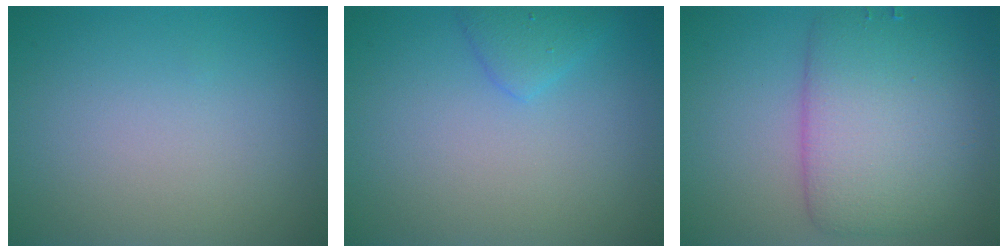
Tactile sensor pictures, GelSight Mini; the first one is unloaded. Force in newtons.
{"total": 1.7, "press": 1.7, "slide": 0.1}
{"total": 7.0, "press": 7.0, "slide": 0.2}